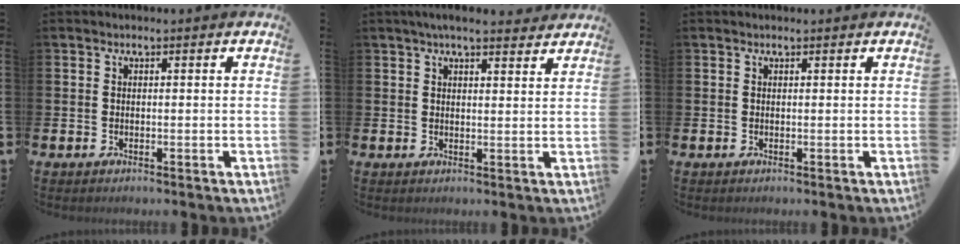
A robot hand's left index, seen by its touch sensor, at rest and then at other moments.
{"total": 3.5, "force": [3.1, 0.6, 1.4], "torque": [-0.027, -0.012, 0.055]}
{"total": 0.0}